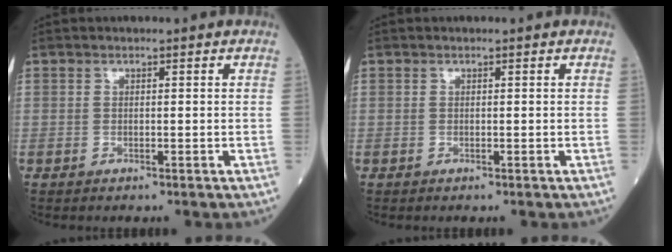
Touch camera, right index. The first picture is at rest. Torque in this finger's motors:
{"motor_torque": [0.00, 0.00, 0.00, 0.01]}